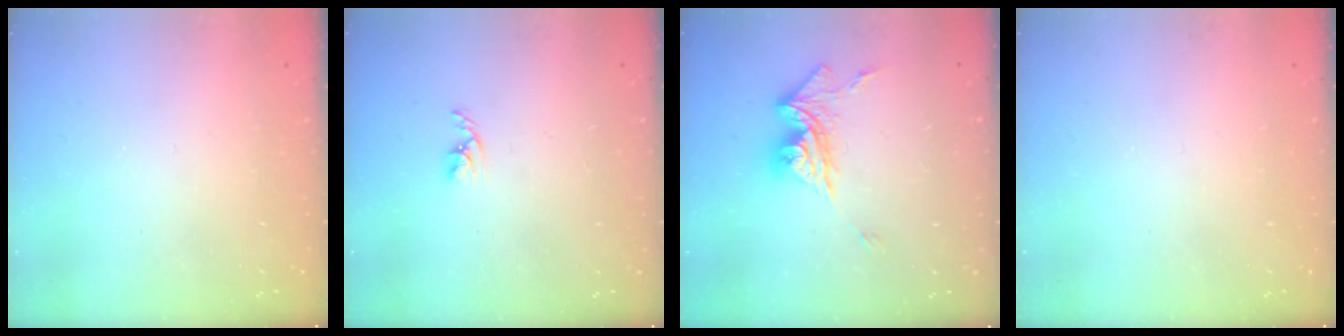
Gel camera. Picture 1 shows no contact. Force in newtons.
{"total": 2.7, "press": 2.7, "slide": 0.5}
{"total": 12.0, "press": 11.9, "slide": 1.5}
{"total": 0.0}